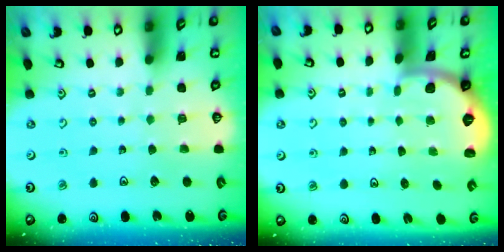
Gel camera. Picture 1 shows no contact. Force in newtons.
{"total": 1.6, "press": 1.6, "slide": 0.1}